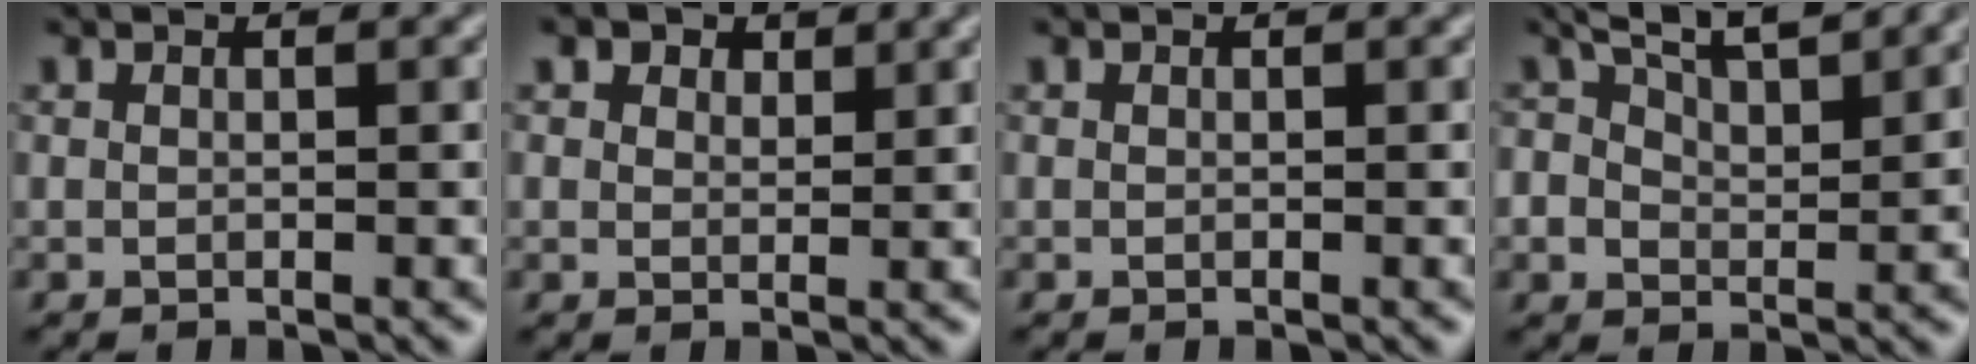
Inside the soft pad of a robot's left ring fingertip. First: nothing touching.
{"total": 3.4, "force": [2.3, 2.0, 1.5], "torque": [-0.041, 0.024, 0.020]}
{"total": 0.0}
{"total": 7.4, "force": [5.6, 2.5, 4.1], "torque": [-0.074, 0.027, 0.059]}